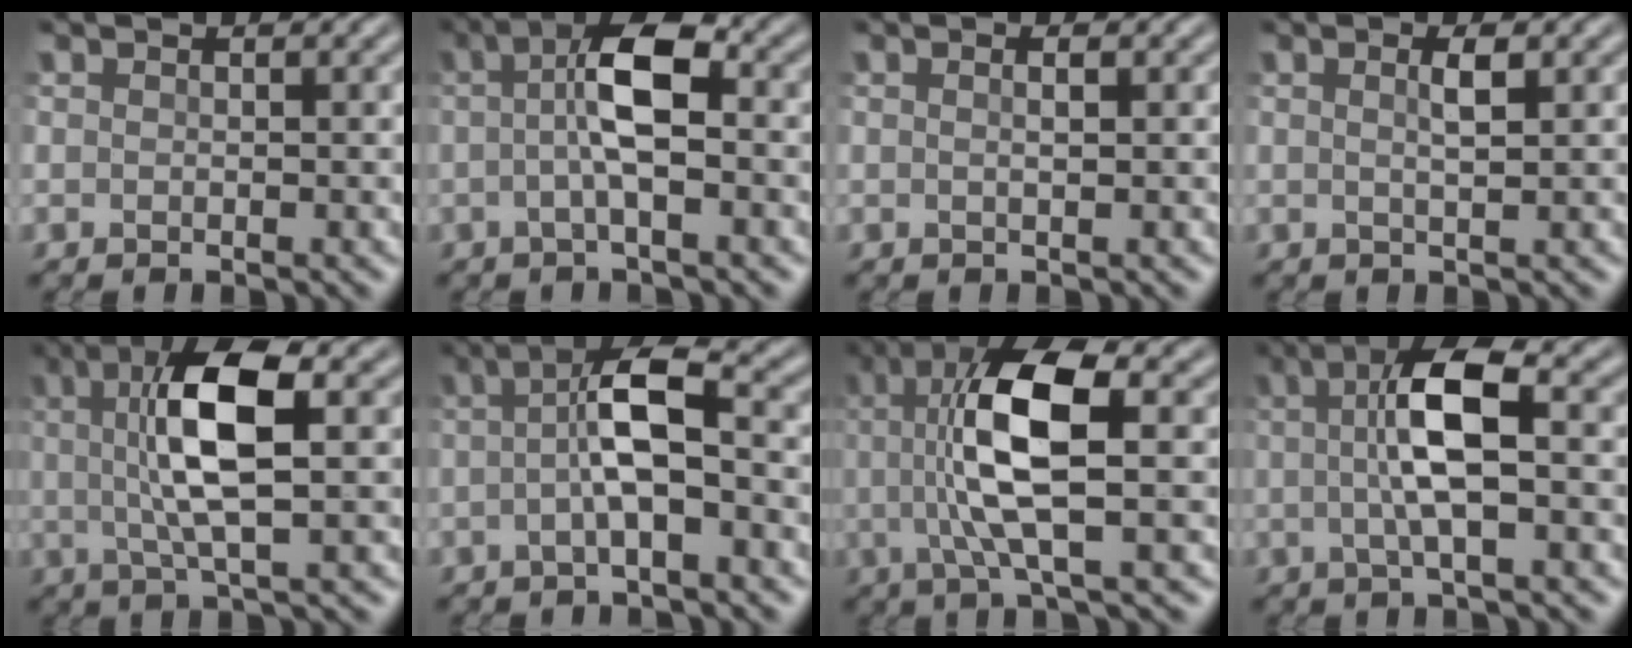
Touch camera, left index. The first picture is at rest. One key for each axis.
{"total": 5.4, "fx": 0.3, "fy": 1.6, "fz": 5.1, "tx": -0.100, "ty": 0.015, "tz": -0.005}
{"total": 1.4, "fx": 0.4, "fy": 0.6, "fz": 1.2, "tx": -0.013, "ty": 0.007, "tz": 0.007}
{"total": 1.6, "fx": 0.6, "fy": 0.1, "fz": 1.5, "tx": -0.033, "ty": 0.003, "tz": 0.013}
{"total": 7.6, "fx": 1.4, "fy": 2.1, "fz": 7.2, "tx": -0.135, "ty": 0.014, "tz": 0.019}
{"total": 5.5, "fx": -0.2, "fy": 1.5, "fz": 5.2, "tx": -0.104, "ty": 0.013, "tz": -0.011}
{"total": 8.5, "fx": 1.0, "fy": 2.4, "fz": 8.1, "tx": -0.162, "ty": 0.010, "tz": 0.015}
{"total": 6.5, "fx": 0.8, "fy": 1.8, "fz": 6.2, "tx": -0.121, "ty": 0.017, "tz": 0.006}